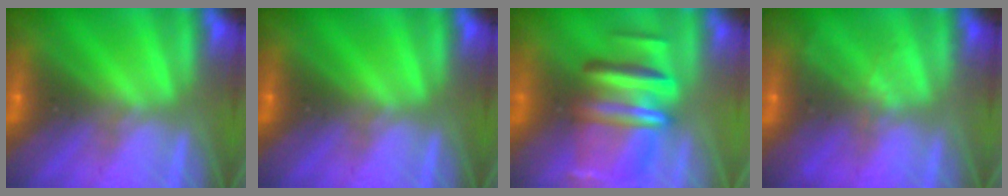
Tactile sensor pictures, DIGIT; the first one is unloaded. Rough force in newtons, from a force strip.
{"total": 0.0}
{"total": 9.6}
{"total": 2.3}